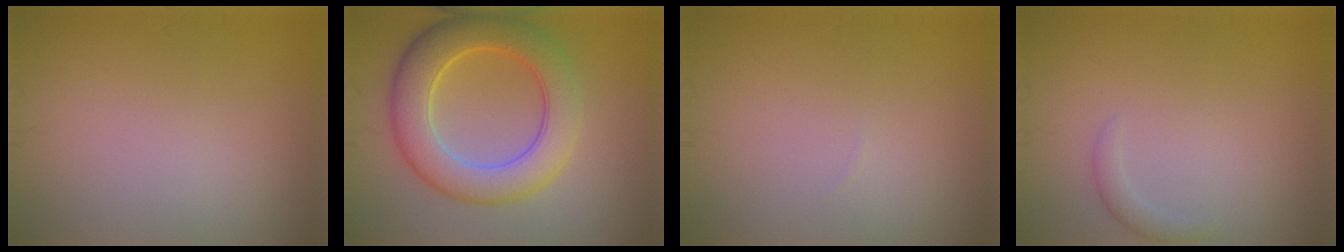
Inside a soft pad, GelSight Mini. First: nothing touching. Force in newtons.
{"total": 7.5, "press": 7.5, "slide": 0.1}
{"total": 0.0}
{"total": 1.1, "press": 1.1, "slide": 0.0}